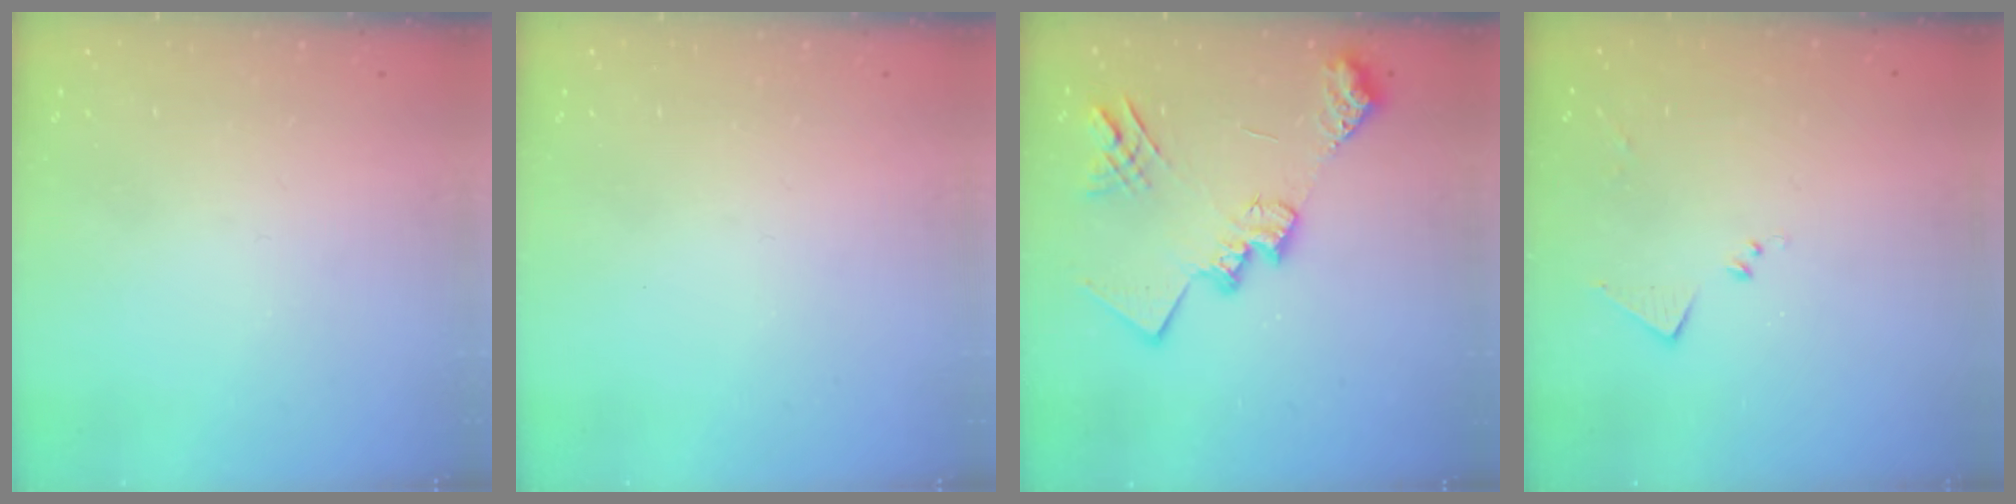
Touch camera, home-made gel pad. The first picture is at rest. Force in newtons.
{"total": 0.0}
{"total": 18.4, "press": 18.4, "slide": 1.6}
{"total": 6.0, "press": 6.0, "slide": 0.8}